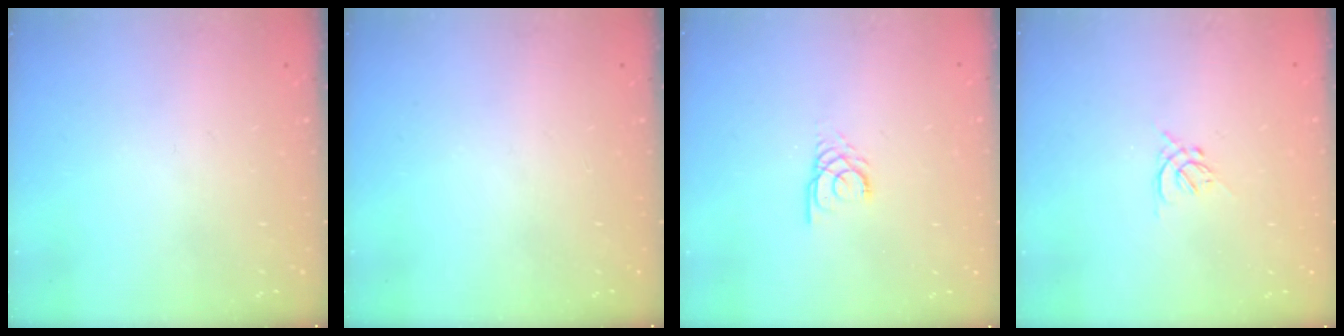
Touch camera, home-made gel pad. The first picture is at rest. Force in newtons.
{"total": 0.0}
{"total": 2.9, "press": 2.9, "slide": 0.3}
{"total": 1.3, "press": 1.2, "slide": 0.5}